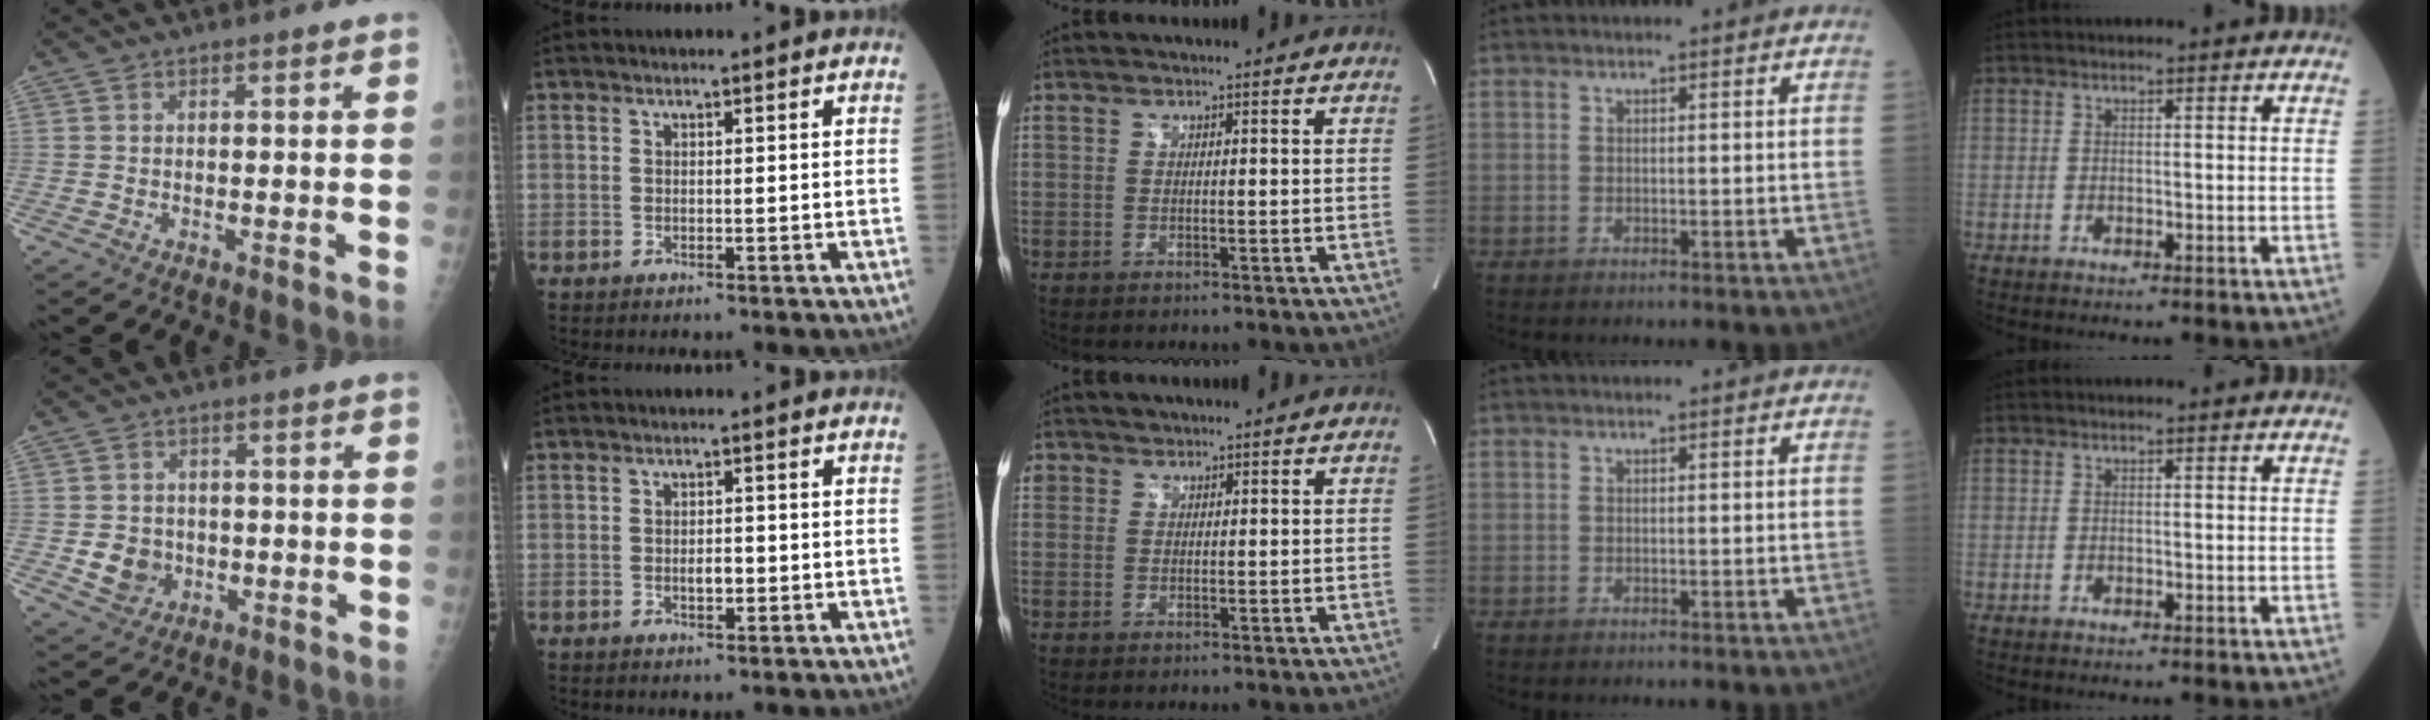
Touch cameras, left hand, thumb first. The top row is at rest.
{"thumb": {"total": 5.8, "force": [-0.9, 5.2, 2.4], "torque": [-0.016, 0.006, -0.008]}, "index": {"total": 2.1, "force": [-0.4, 1.1, 1.8], "torque": [-0.032, 0.000, -0.003]}, "middle": {"total": 1.7, "force": [1.0, 1.4, 0.0], "torque": [0.009, 0.005, 0.014]}}